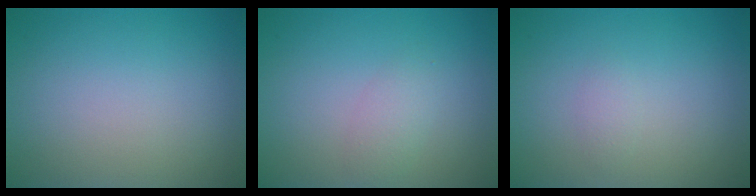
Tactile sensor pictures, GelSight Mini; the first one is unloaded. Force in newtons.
{"total": 1.6, "press": 1.6, "slide": 0.0}
{"total": 0.8, "press": 0.8, "slide": 0.0}